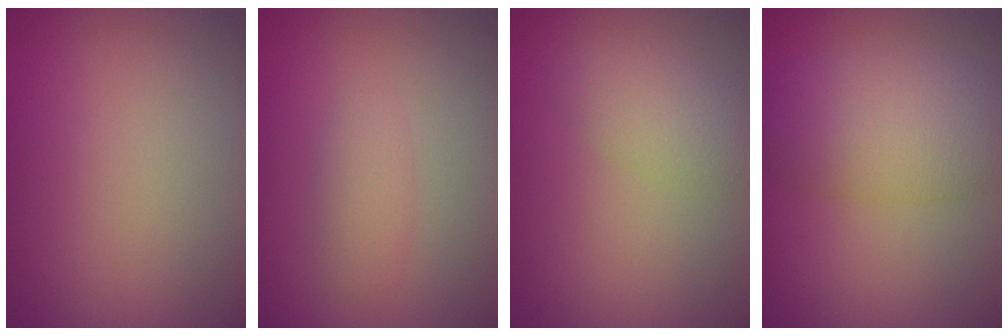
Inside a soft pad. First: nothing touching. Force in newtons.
{"total": 1.7, "press": 1.7, "slide": 0.1}
{"total": 2.9, "press": 2.9, "slide": 0.1}
{"total": 6.8, "press": 6.8, "slide": 0.4}